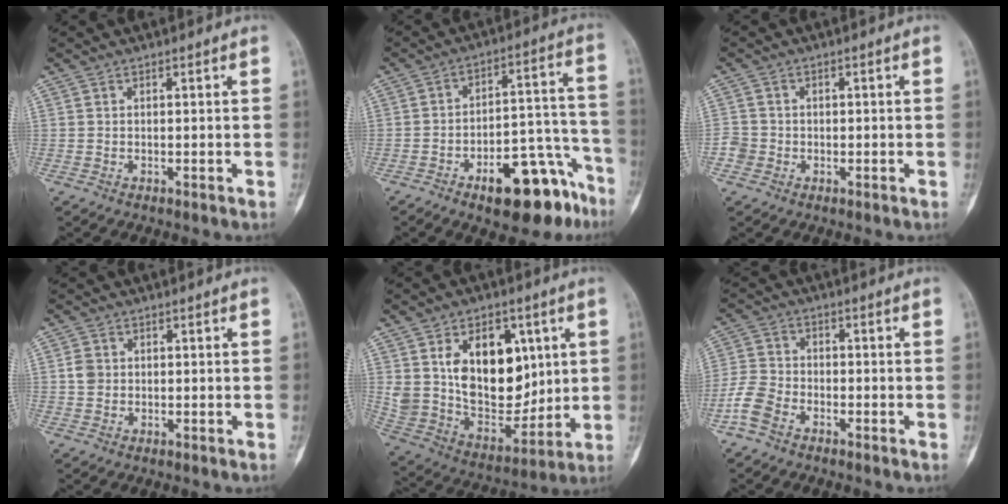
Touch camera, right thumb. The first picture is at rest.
{"total": 16.6, "force": [-10.1, 6.6, 11.3], "torque": [-0.108, 0.095, -0.143]}
{"total": 2.6, "force": [-0.8, 2.5, 0.2], "torque": [0.014, 0.011, -0.023]}
{"total": 2.4, "force": [0.2, 2.1, 1.1], "torque": [-0.015, 0.005, 0.003]}
{"total": 21.2, "force": [5.5, 13.8, 15.2], "torque": [-0.219, -0.024, 0.117]}
{"total": 5.9, "force": [-3.5, 3.7, 3.0], "torque": [-0.063, 0.017, -0.078]}